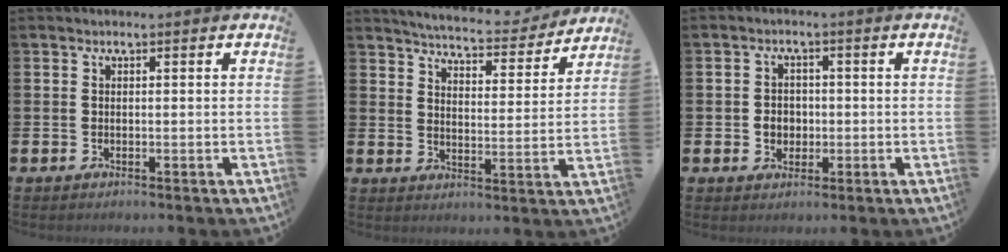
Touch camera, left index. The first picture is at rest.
{"total": 5.7, "force": [5.5, 0.5, 1.1], "torque": [-0.039, -0.039, 0.092]}
{"total": 2.7, "force": [-0.4, 2.4, 1.1], "torque": [-0.010, 0.001, -0.015]}